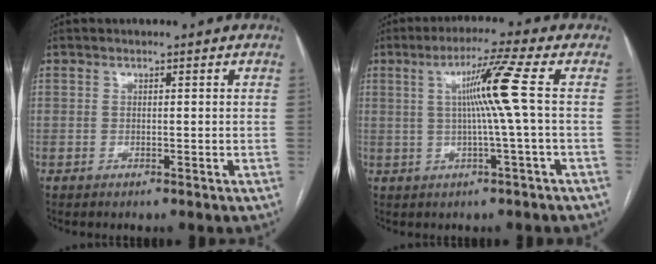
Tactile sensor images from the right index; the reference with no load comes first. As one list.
[{"total": 7.7, "force": [0.9, -2.1, 7.4], "torque": [-0.131, 0.006, 0.023]}]